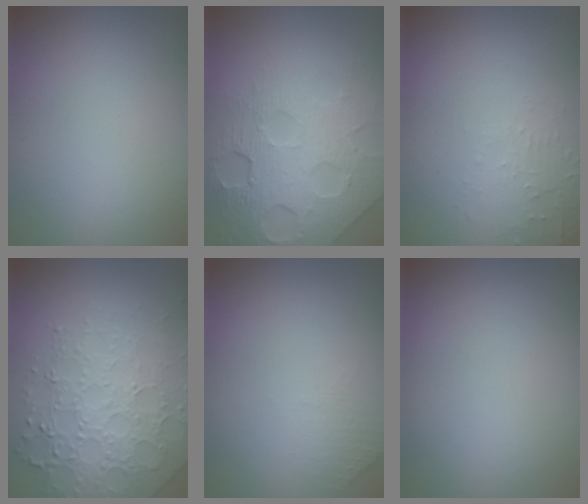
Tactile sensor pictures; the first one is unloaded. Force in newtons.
{"total": 7.9, "press": 5.5, "slide": 5.7}
{"total": 1.9, "press": 1.9, "slide": 0.3}
{"total": 6.7, "press": 4.9, "slide": 4.5}
{"total": 1.0, "press": 0.5, "slide": 0.9}
{"total": 0.0}